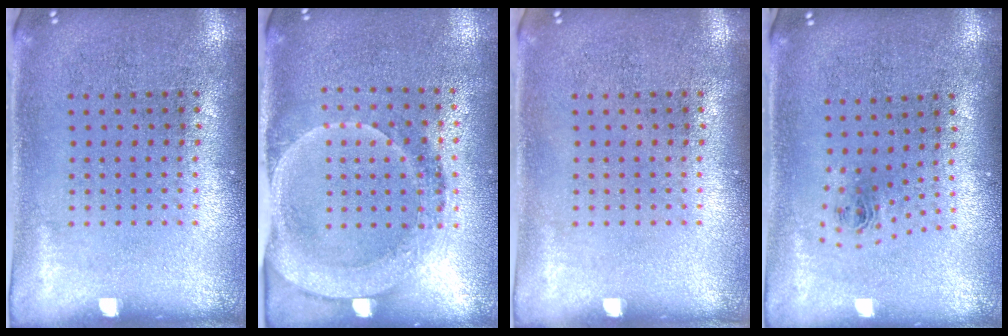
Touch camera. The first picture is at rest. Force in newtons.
{"total": 1.7, "press": 1.6, "slide": 0.7}
{"total": 0.0}
{"total": 0.9, "press": 0.3, "slide": 0.8}